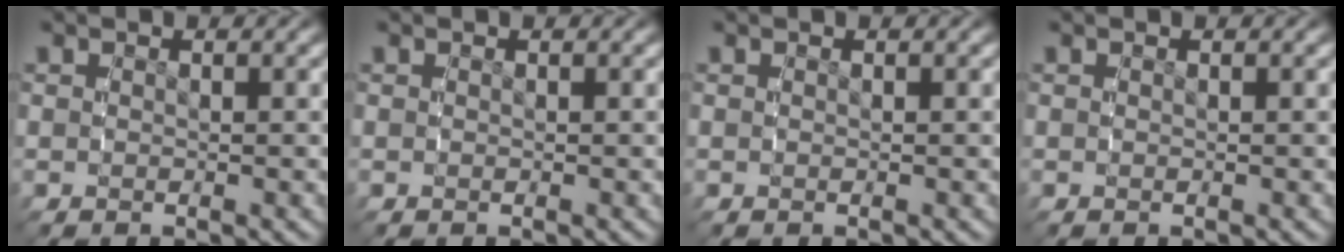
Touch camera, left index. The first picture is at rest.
{"total": 0.0}
{"total": 0.0}
{"total": 0.0}